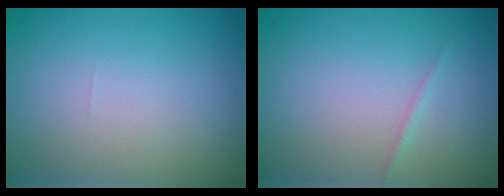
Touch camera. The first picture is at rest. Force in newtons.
{"total": 0.5, "press": 0.5, "slide": 0.0}